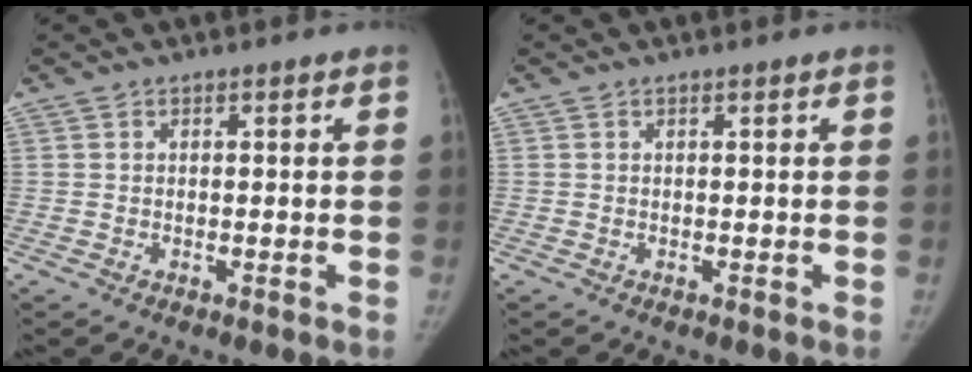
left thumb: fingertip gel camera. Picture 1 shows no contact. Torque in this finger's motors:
{"motor_torque": [0.06, -0.01, 0.28, 0.60, 0.02]}